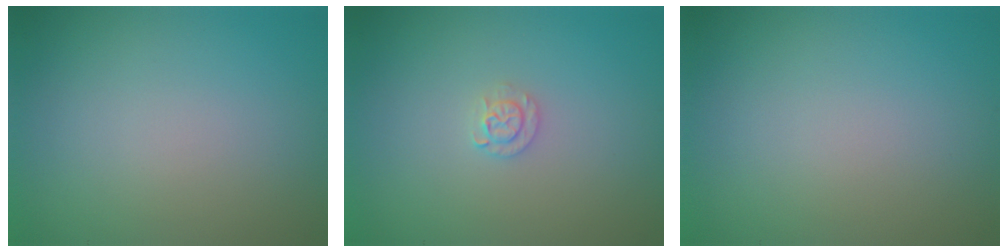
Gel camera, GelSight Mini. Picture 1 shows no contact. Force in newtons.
{"total": 1.3, "press": 1.3, "slide": 0.2}
{"total": 0.0}